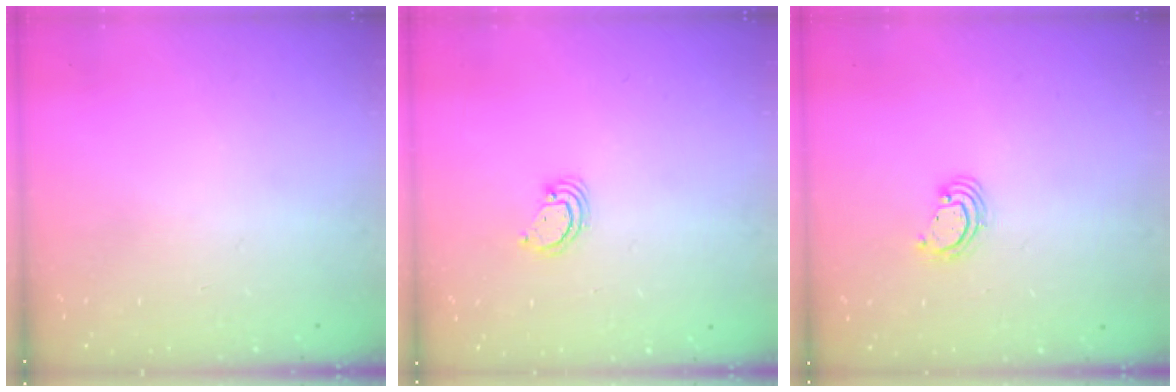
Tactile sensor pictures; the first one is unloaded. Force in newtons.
{"total": 2.3, "press": 2.3, "slide": 0.1}
{"total": 2.8, "press": 2.8, "slide": 0.2}